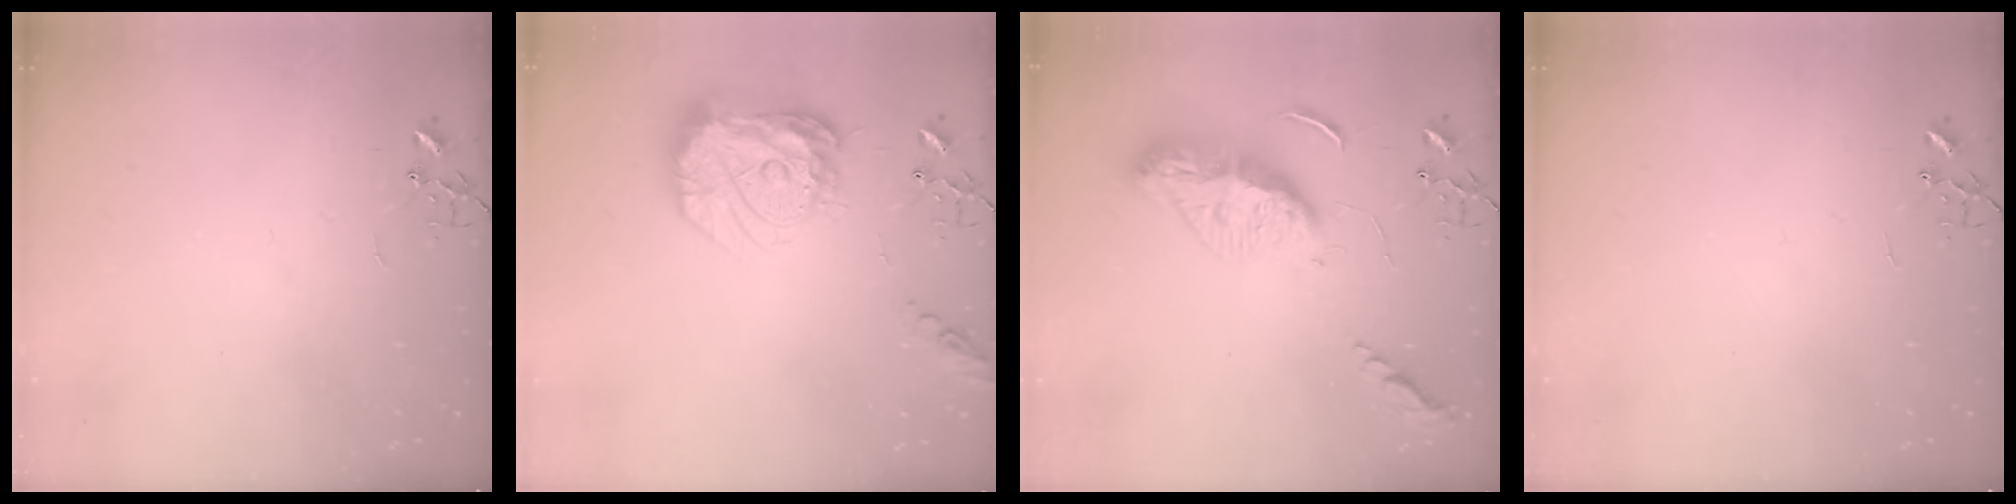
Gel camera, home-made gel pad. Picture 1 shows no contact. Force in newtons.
{"total": 18.2, "press": 18.1, "slide": 1.7}
{"total": 14.6, "press": 14.5, "slide": 1.2}
{"total": 0.0}